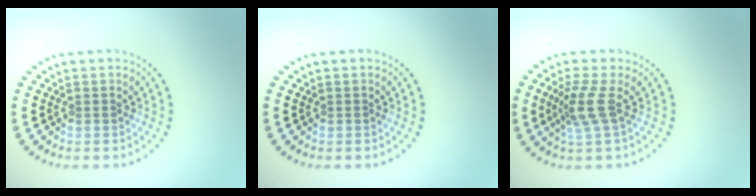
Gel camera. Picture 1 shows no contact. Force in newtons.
{"total": 0.0}
{"total": 2.8, "press": 2.1, "slide": 1.8}